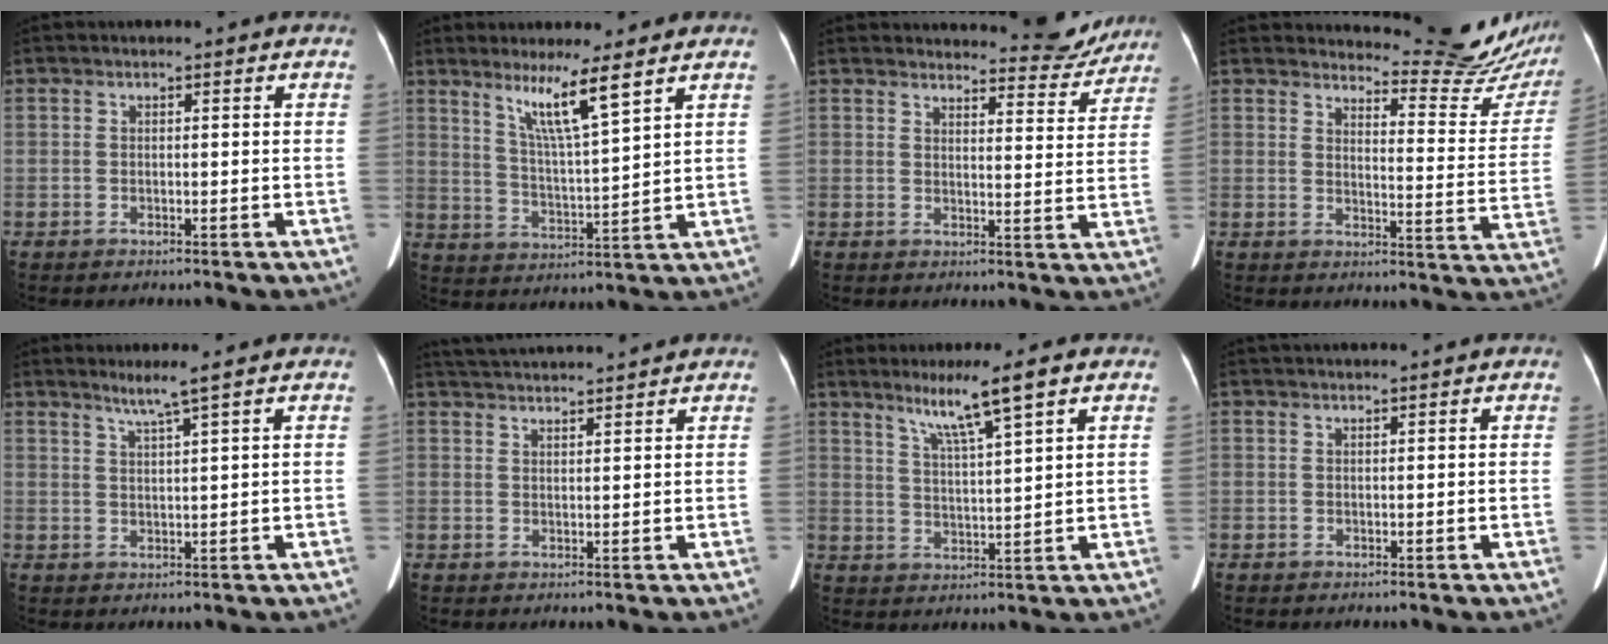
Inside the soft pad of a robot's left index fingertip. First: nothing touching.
{"total": 7.7, "force": [5.1, -0.9, 5.8], "torque": [-0.107, -0.014, 0.096]}
{"total": 8.5, "force": [8.3, 1.4, 0.9], "torque": [0.003, -0.024, 0.091]}
{"total": 14.1, "force": [13.9, 0.8, 1.9], "torque": [-0.014, -0.091, 0.152]}
{"total": 3.3, "force": [2.4, -1.1, 2.0], "torque": [-0.043, -0.006, 0.049]}
{"total": 9.5, "force": [9.0, -0.1, 3.1], "torque": [-0.060, 0.033, 0.137]}
{"total": 7.8, "force": [5.0, -0.8, 6.0], "torque": [-0.106, -0.002, 0.091]}
{"total": 3.8, "force": [3.4, -0.1, 1.7], "torque": [-0.018, 0.030, 0.050]}